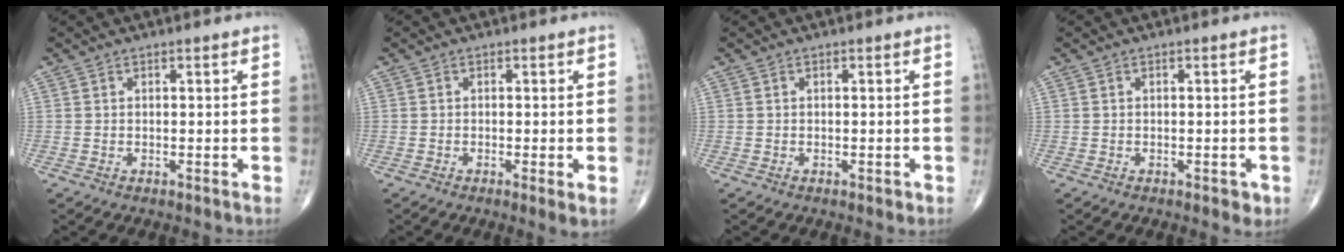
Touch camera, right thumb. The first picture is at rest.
{"total": 2.3, "force": [-0.6, 0.3, 2.2], "torque": [-0.042, -0.010, -0.013]}
{"total": 0.8, "force": [-0.3, 0.4, 0.6], "torque": [-0.007, -0.001, -0.004]}
{"total": 1.9, "force": [-0.8, 0.9, 1.4], "torque": [-0.012, 0.000, -0.008]}